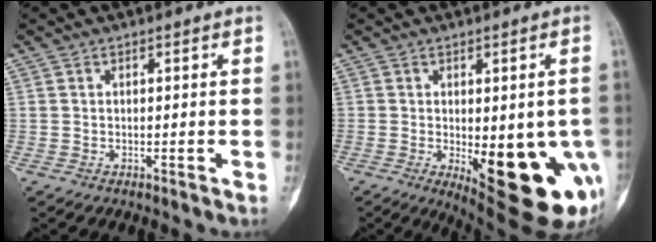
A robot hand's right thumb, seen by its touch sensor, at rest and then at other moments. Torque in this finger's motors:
{"motor_torque": [-0.24, 1.07, 0.40, -0.19, 0.33]}